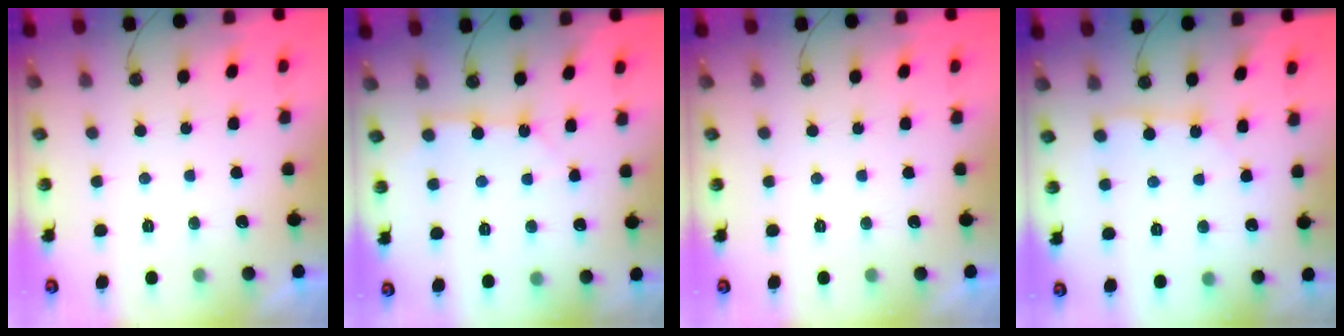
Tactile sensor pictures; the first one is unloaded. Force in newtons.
{"total": 3.1, "press": 3.1, "slide": 0.1}
{"total": 0.0}
{"total": 3.8, "press": 3.8, "slide": 0.3}